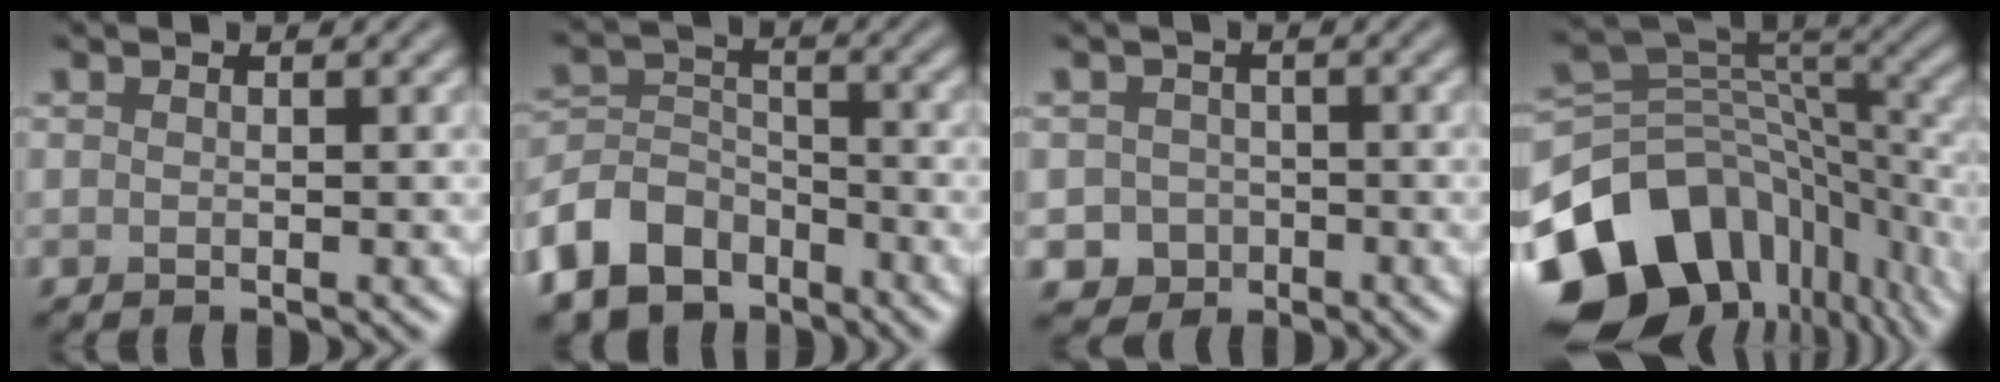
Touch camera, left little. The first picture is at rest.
{"total": 8.1, "force": [-5.7, 5.1, 2.8], "torque": [-0.047, -0.001, -0.120]}
{"total": 3.0, "force": [-1.2, 2.7, 0.4], "torque": [0.005, -0.001, -0.023]}
{"total": 15.5, "force": [-7.6, 10.6, 8.4], "torque": [-0.183, -0.007, -0.120]}